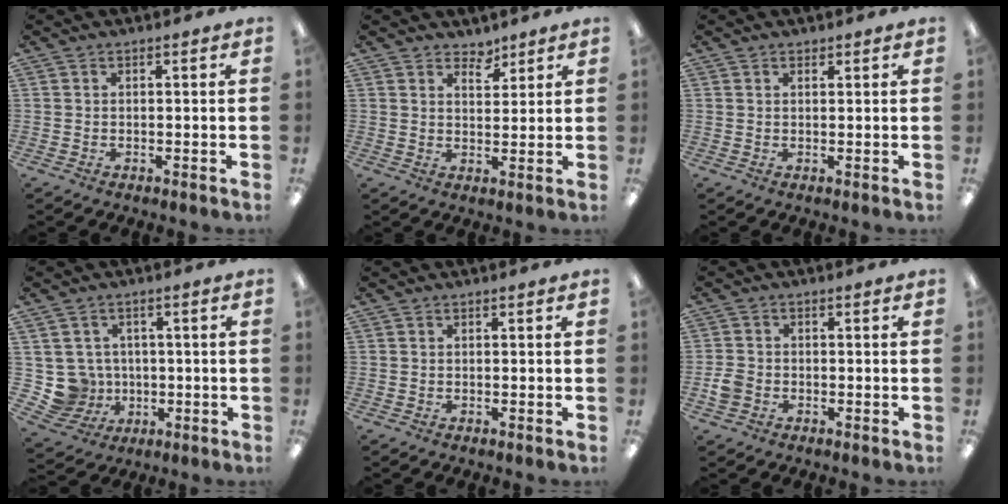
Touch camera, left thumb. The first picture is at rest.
{"total": 3.9, "force": [3.4, 1.7, 0.8], "torque": [0.002, -0.025, 0.060]}
{"total": 0.8, "force": [0.8, 0.3, 0.2], "torque": [-0.004, 0.000, 0.014]}
{"total": 7.1, "force": [0.5, 7.1, 0.8], "torque": [-0.053, -0.001, 0.021]}
{"total": 0.0}
{"total": 3.2, "force": [-1.2, 2.5, 1.5], "torque": [-0.024, 0.008, -0.021]}